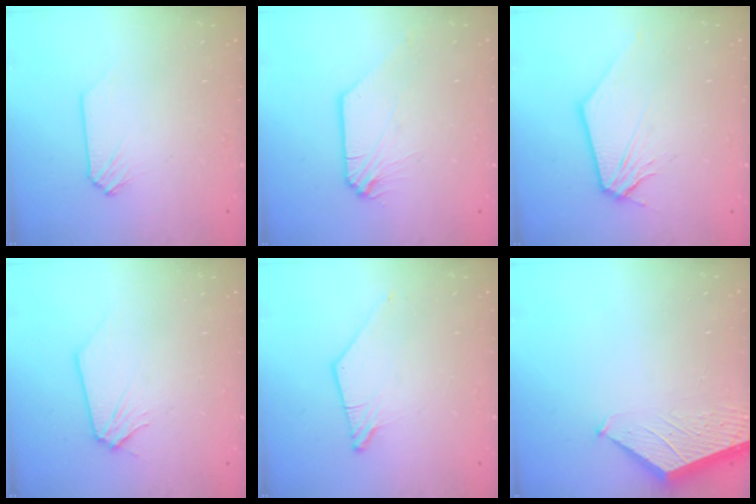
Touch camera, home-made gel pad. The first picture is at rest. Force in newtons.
{"total": 0.0}
{"total": 1.2, "press": 1.2, "slide": 0.3}
{"total": 0.0}
{"total": 1.8, "press": 1.7, "slide": 0.3}
{"total": 1.9, "press": 1.9, "slide": 0.2}